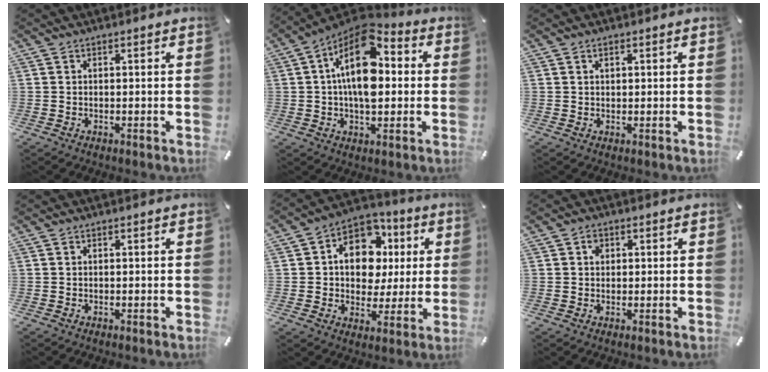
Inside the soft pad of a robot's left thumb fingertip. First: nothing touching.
{"total": 17.3, "force": [2.6, 9.8, 14.0], "torque": [-0.245, -0.018, 0.043]}
{"total": 1.2, "force": [0.6, 0.6, 0.9], "torque": [-0.017, 0.002, 0.010]}
{"total": 0.0}
{"total": 12.5, "force": [2.8, 10.3, 6.5], "torque": [-0.102, -0.010, 0.055]}
{"total": 1.7, "force": [0.3, 1.5, 0.7], "torque": [0.000, 0.000, 0.001]}